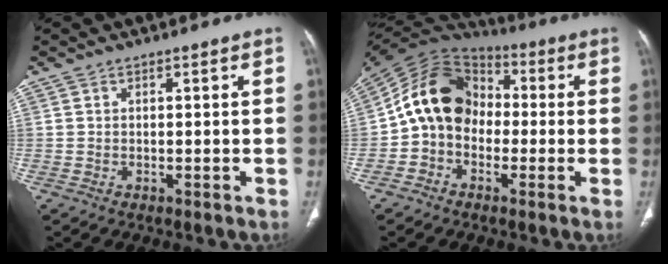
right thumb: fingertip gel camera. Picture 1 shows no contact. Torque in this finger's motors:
{"motor_torque": [0.38, 0.27, 1.43, -0.47, 0.35]}